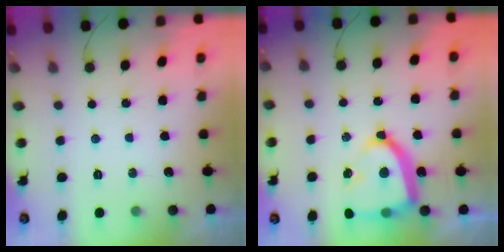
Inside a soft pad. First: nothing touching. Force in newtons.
{"total": 18.1, "press": 18.0, "slide": 1.8}